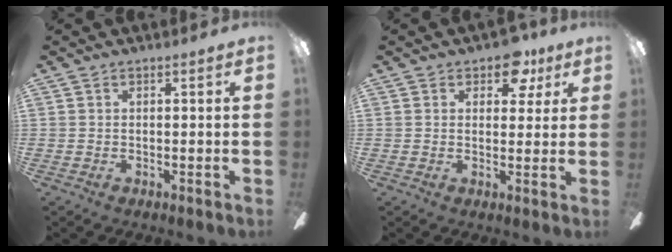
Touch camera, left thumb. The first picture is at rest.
{"total": 7.8, "force": [4.8, 4.6, 4.2], "torque": [-0.046, -0.013, 0.081]}